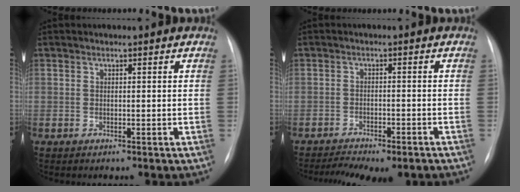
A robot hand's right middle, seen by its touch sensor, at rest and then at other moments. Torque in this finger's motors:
{"motor_torque": [0.95, -0.95, 0.16, 0.04]}